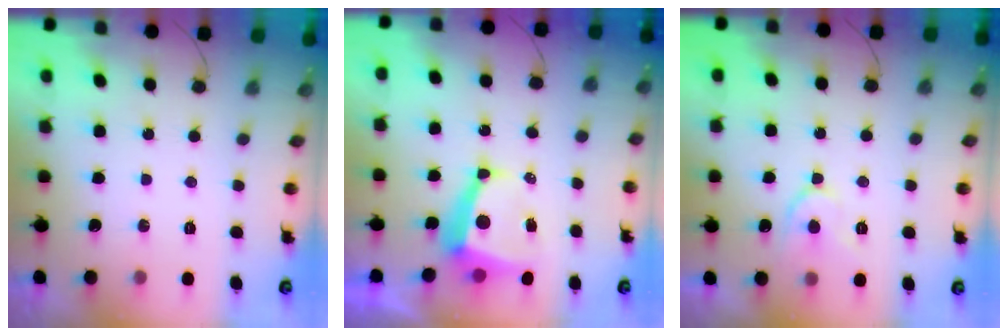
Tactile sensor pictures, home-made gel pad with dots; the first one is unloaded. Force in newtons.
{"total": 7.8, "press": 7.7, "slide": 1.0}
{"total": 8.7, "press": 8.6, "slide": 1.2}